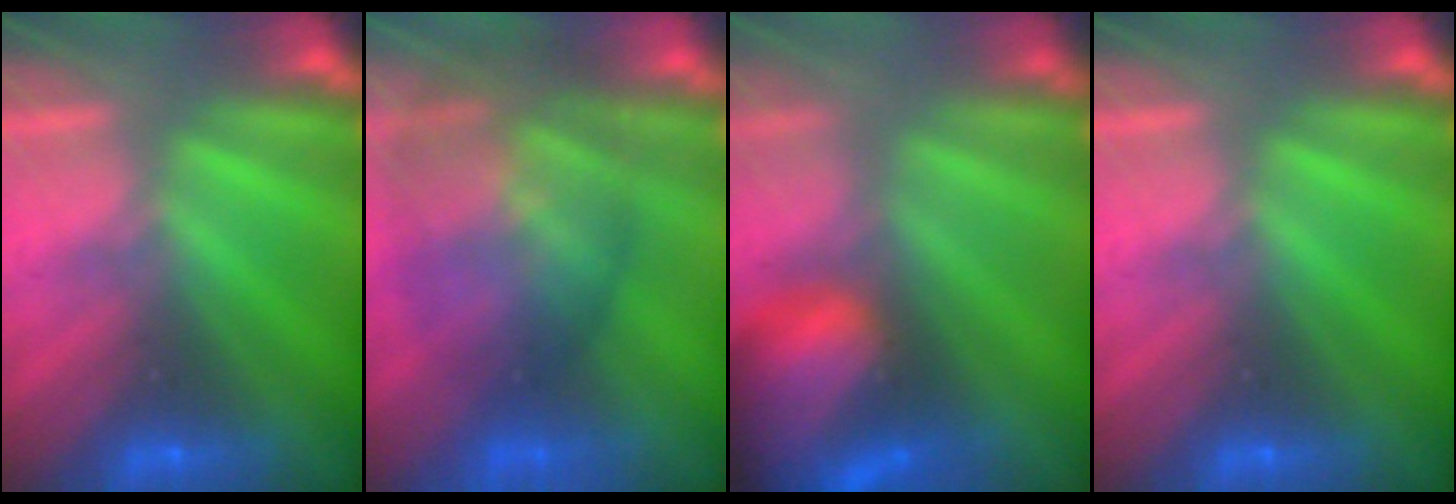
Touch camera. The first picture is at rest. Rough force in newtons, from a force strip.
{"total": 7.8}
{"total": 11.8}
{"total": 0.0}